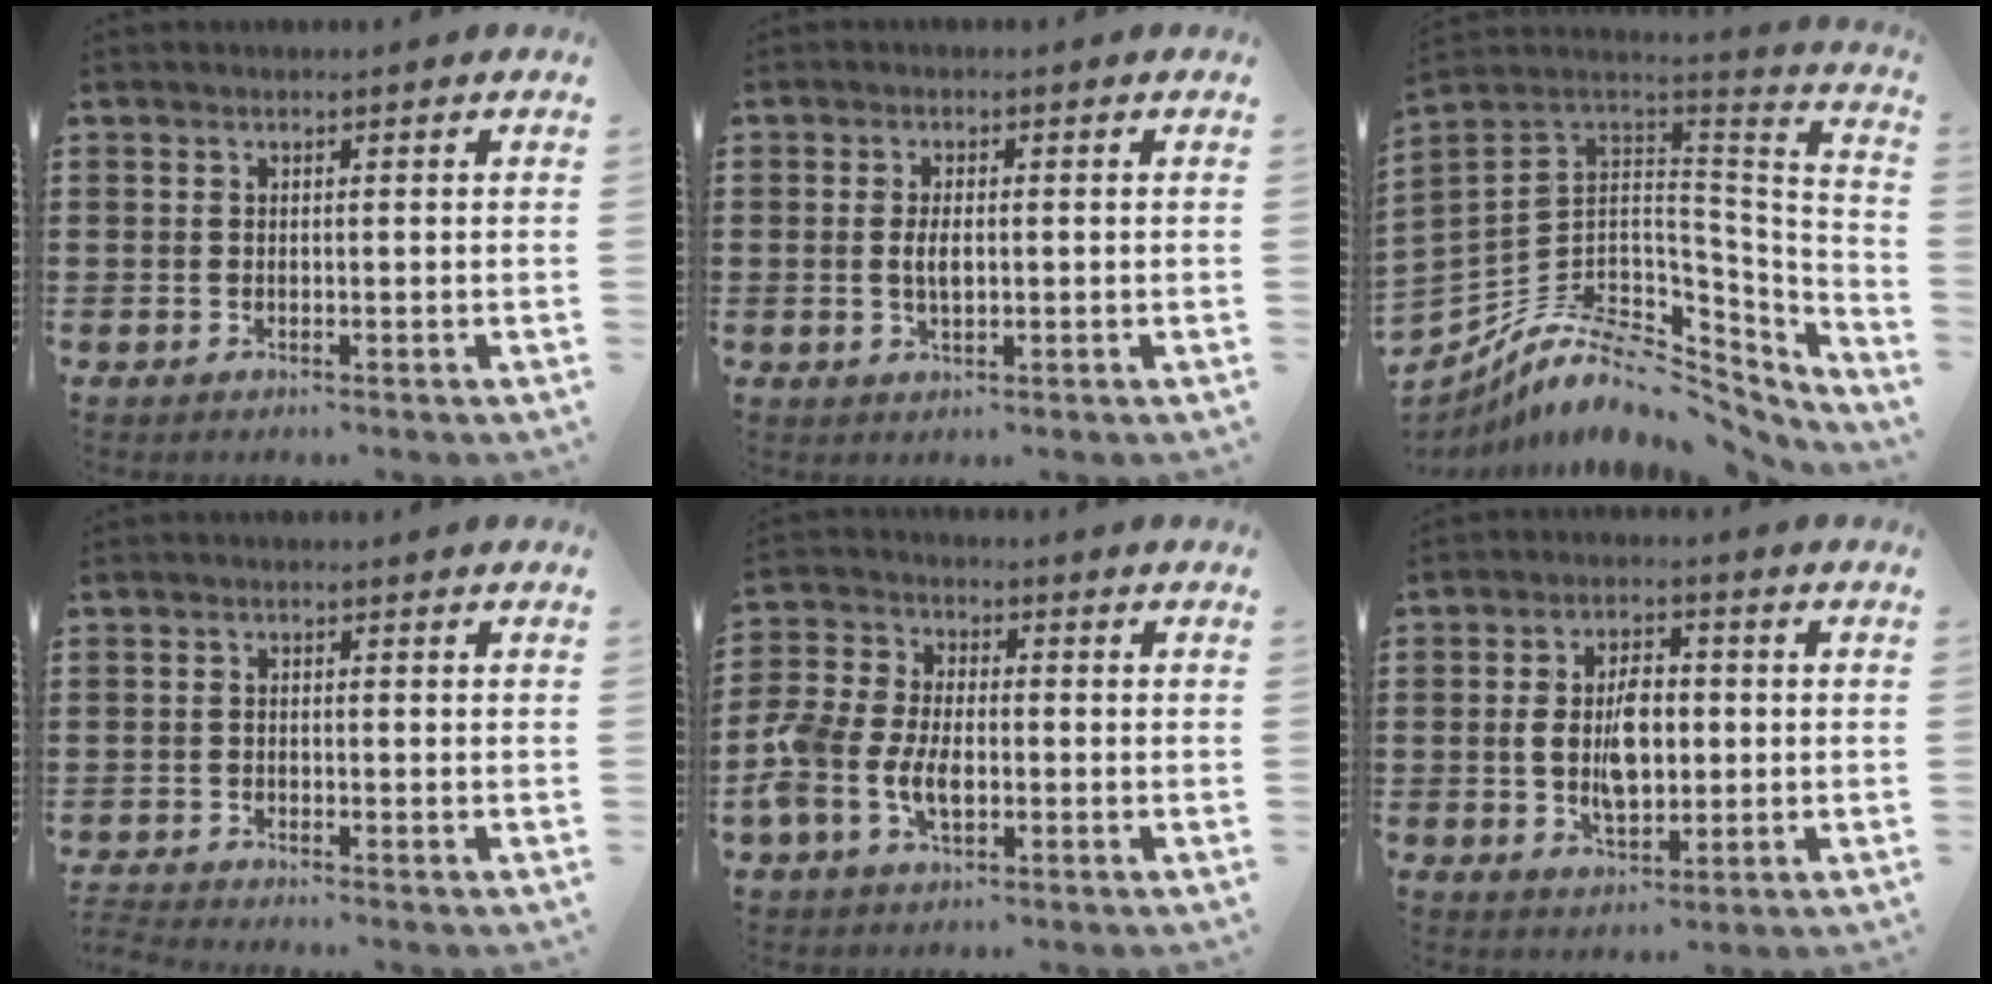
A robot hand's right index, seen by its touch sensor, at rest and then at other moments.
{"total": 2.7, "force": [0.0, 1.2, 2.4], "torque": [-0.054, 0.001, -0.004]}
{"total": 10.6, "force": [-5.9, 5.7, 6.7], "torque": [-0.149, 0.002, -0.104]}
{"total": 1.6, "force": [-1.6, -0.1, -0.1], "torque": [-0.001, 0.000, -0.035]}
{"total": 6.6, "force": [-2.3, 4.1, 4.6], "torque": [-0.117, 0.002, -0.051]}
{"total": 7.4, "force": [-0.1, 4.3, 6.0], "torque": [-0.112, 0.004, -0.009]}